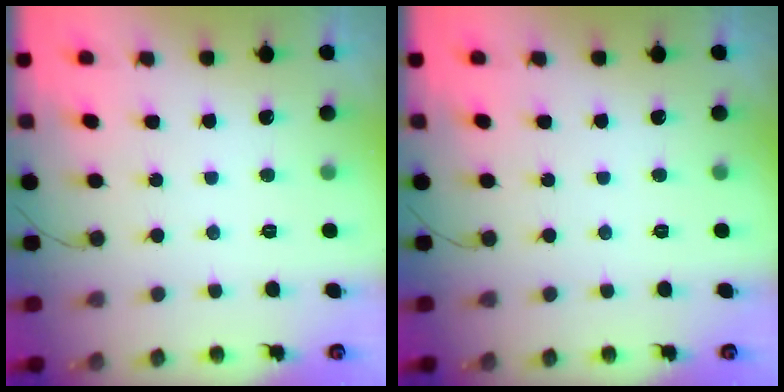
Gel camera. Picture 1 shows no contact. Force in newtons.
{"total": 0.0}